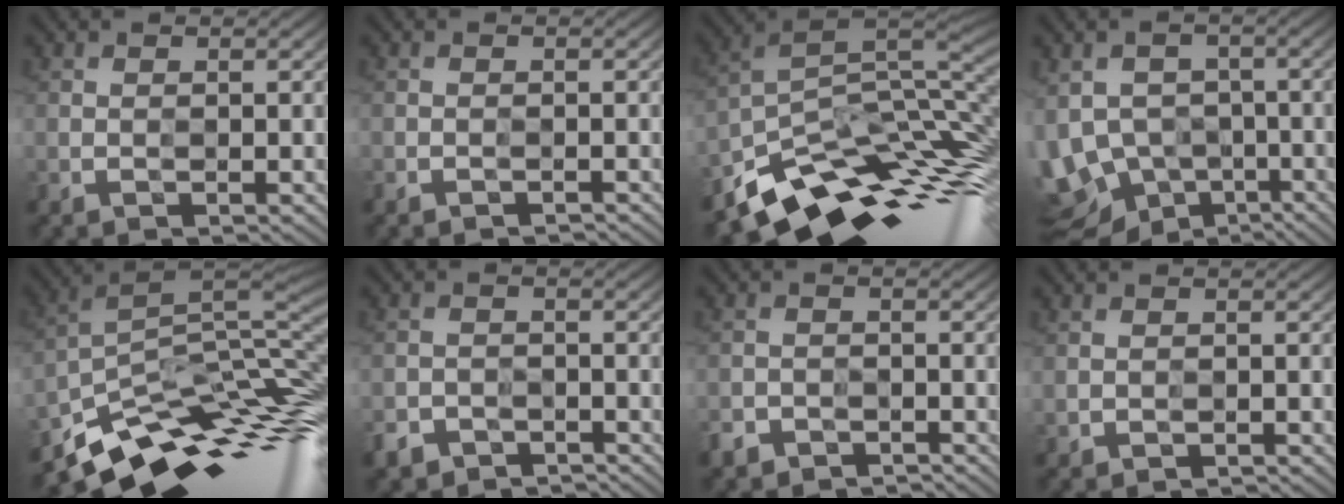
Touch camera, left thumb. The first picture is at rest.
{"total": 1.0, "force": [-0.8, -0.3, -0.5], "torque": [0.007, 0.001, -0.016]}
{"total": 14.0, "force": [-6.9, 6.9, 10.1], "torque": [-0.196, -0.021, -0.127]}
{"total": 8.6, "force": [-2.4, 7.4, 3.7], "torque": [-0.096, -0.012, -0.044]}
{"total": 12.4, "force": [-6.7, 5.1, 9.1], "torque": [-0.170, -0.009, -0.120]}
{"total": 2.5, "force": [-2.2, 0.7, -1.0], "torque": [0.019, 0.001, -0.049]}
{"total": 2.3, "force": [-2.0, 0.4, -1.1], "torque": [0.021, 0.001, -0.045]}
{"total": 0.6, "force": [-0.3, 0.5, -0.2], "torque": [0.007, -0.002, -0.002]}